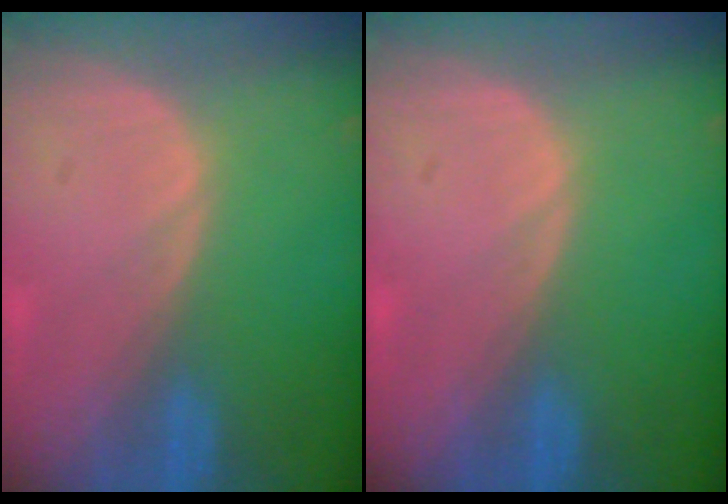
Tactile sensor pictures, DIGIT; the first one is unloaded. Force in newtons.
{"total": 0.0}